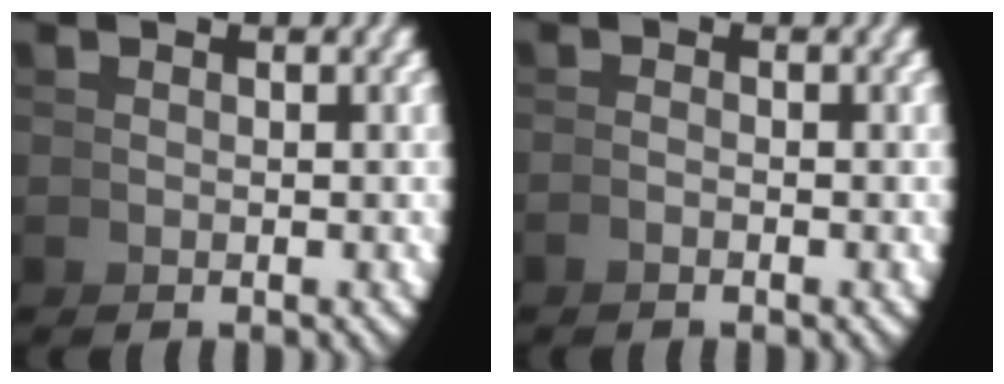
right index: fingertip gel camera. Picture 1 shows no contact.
{"total": 1.5, "force": [-0.6, -1.3, -0.1], "torque": [0.006, 0.004, -0.014]}